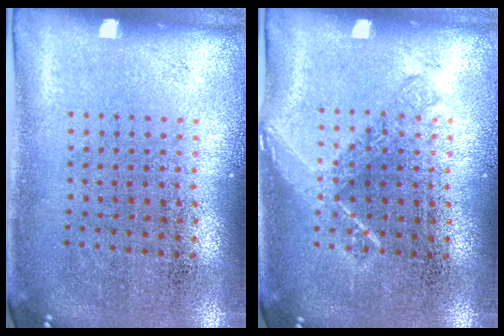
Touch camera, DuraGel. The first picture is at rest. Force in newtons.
{"total": 1.1, "press": 1.0, "slide": 0.2}